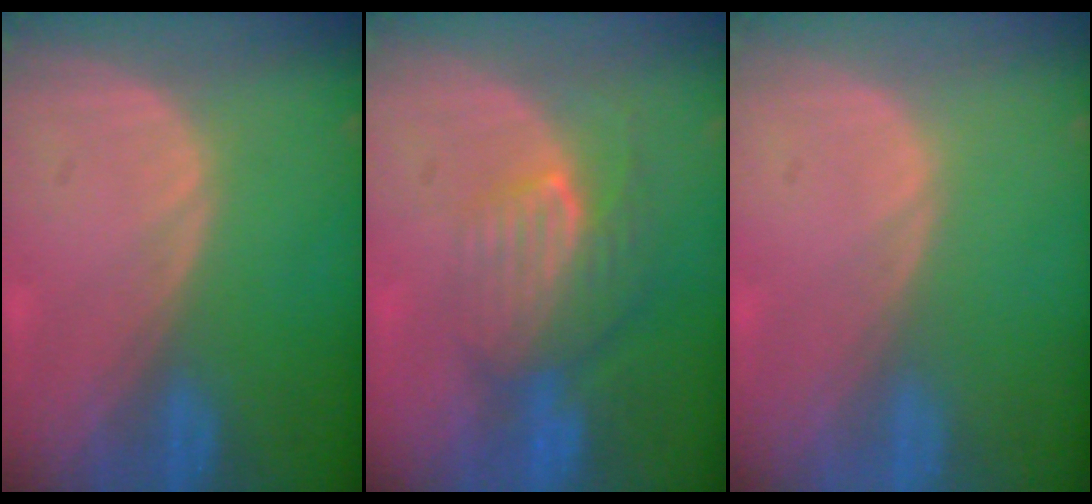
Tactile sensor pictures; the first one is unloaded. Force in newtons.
{"total": 8.1, "press": 7.2, "slide": 3.6}
{"total": 0.0}